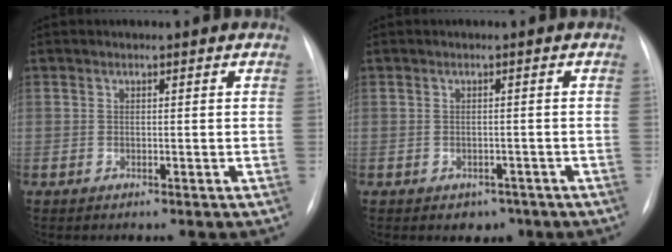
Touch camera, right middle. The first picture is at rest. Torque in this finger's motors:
{"motor_torque": [0.36, -0.28, 0.15, 0.01]}